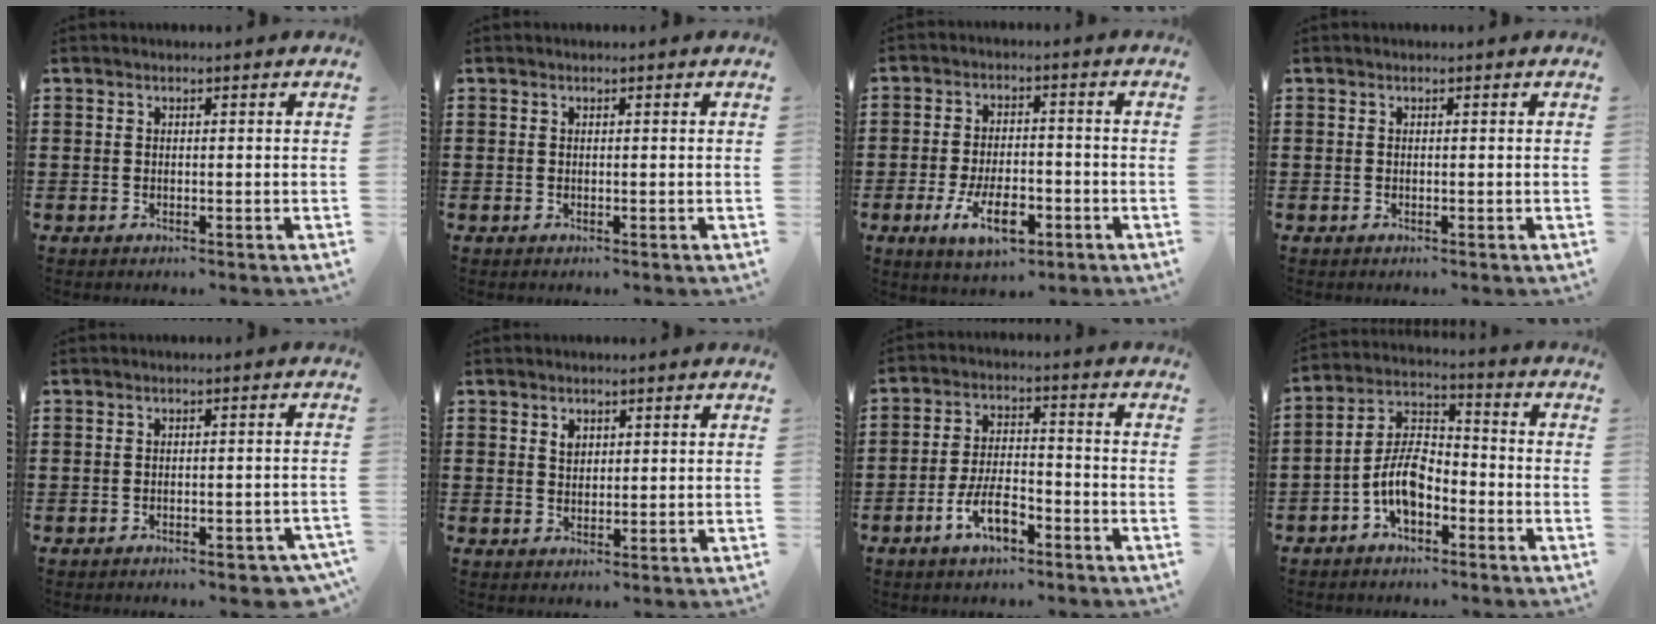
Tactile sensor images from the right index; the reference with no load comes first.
{"total": 0.0}
{"total": 8.4, "force": [-3.9, 3.7, 6.5], "torque": [-0.120, -0.005, -0.069]}
{"total": 0.0}
{"total": 2.4, "force": [-2.0, 0.4, 1.2], "torque": [-0.022, 0.001, -0.038]}
{"total": 1.8, "force": [0.9, 1.2, 0.9], "torque": [-0.022, 0.005, 0.017]}
{"total": 7.3, "force": [-3.8, 3.0, 5.4], "torque": [-0.115, 0.001, -0.073]}
{"total": 7.6, "force": [-3.6, 3.9, 5.5], "torque": [-0.134, 0.005, -0.077]}